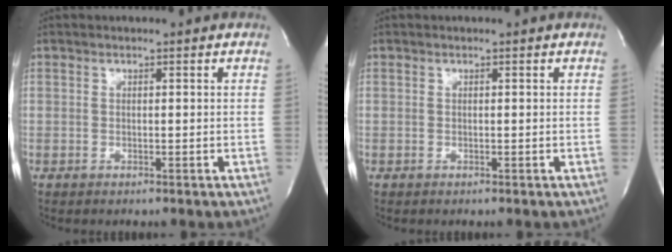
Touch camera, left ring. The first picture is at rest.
{"total": 0.0}